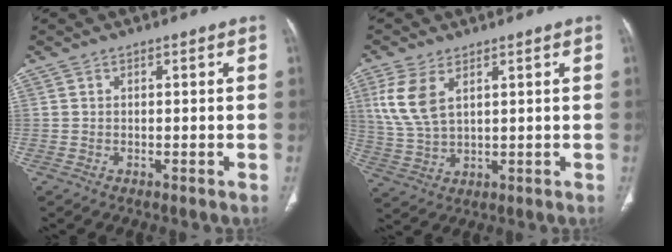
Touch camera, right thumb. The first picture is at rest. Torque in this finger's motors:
{"motor_torque": [0.09, 0.71, 1.02, 0.31, 0.15]}